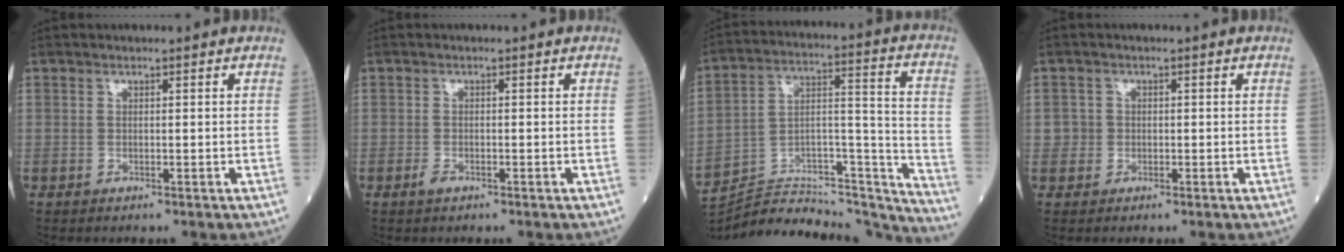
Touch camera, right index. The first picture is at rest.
{"total": 1.1, "force": [-0.7, 0.5, 0.7], "torque": [-0.015, 0.000, -0.011]}
{"total": 29.0, "force": [-27.7, 4.6, 7.3], "torque": [-0.103, 0.036, -0.407]}
{"total": 1.7, "force": [-0.1, 1.7, 0.0], "torque": [0.009, 0.008, -0.002]}